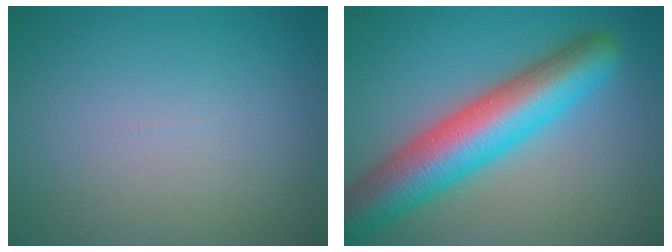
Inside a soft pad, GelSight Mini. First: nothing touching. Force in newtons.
{"total": 9.4, "press": 9.4, "slide": 0.3}